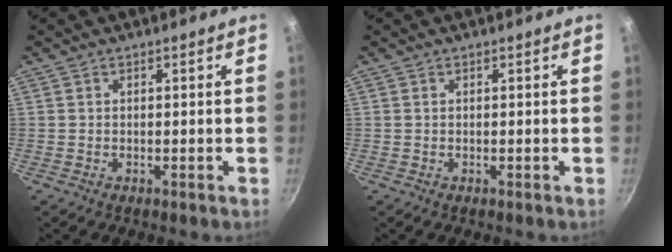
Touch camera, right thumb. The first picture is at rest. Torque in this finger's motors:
{"motor_torque": [-0.29, 0.32, 0.31, -0.12, 0.01]}